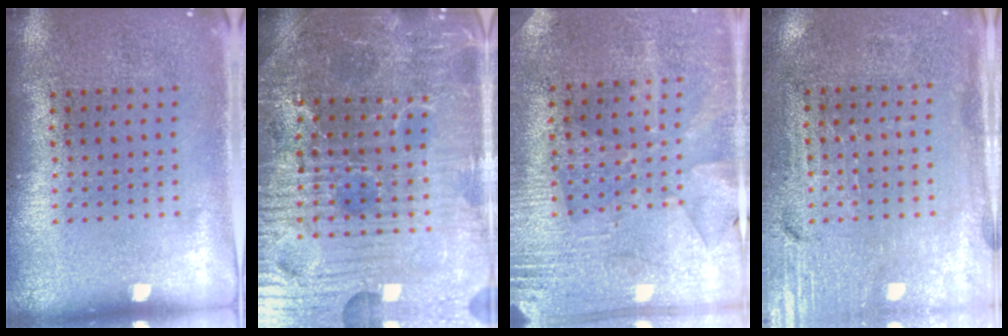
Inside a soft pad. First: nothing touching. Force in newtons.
{"total": 5.2, "press": 5.0, "slide": 1.4}
{"total": 2.9, "press": 2.8, "slide": 0.8}
{"total": 3.3, "press": 2.9, "slide": 1.5}